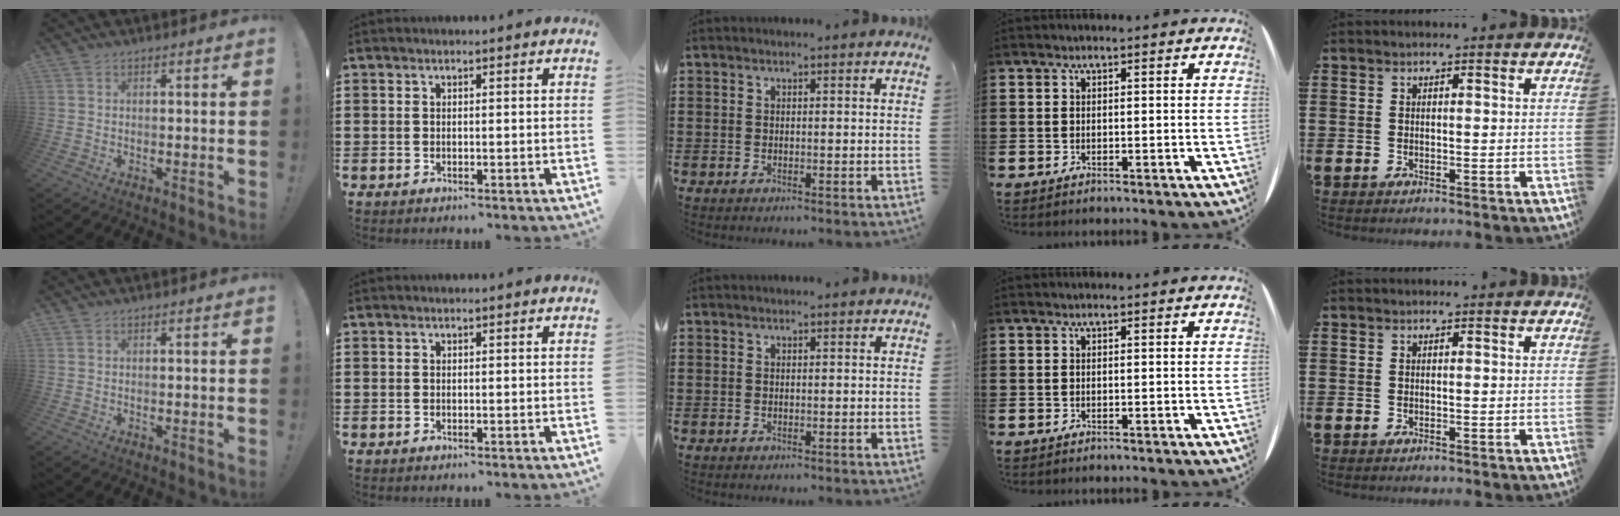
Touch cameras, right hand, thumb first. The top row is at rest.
{}